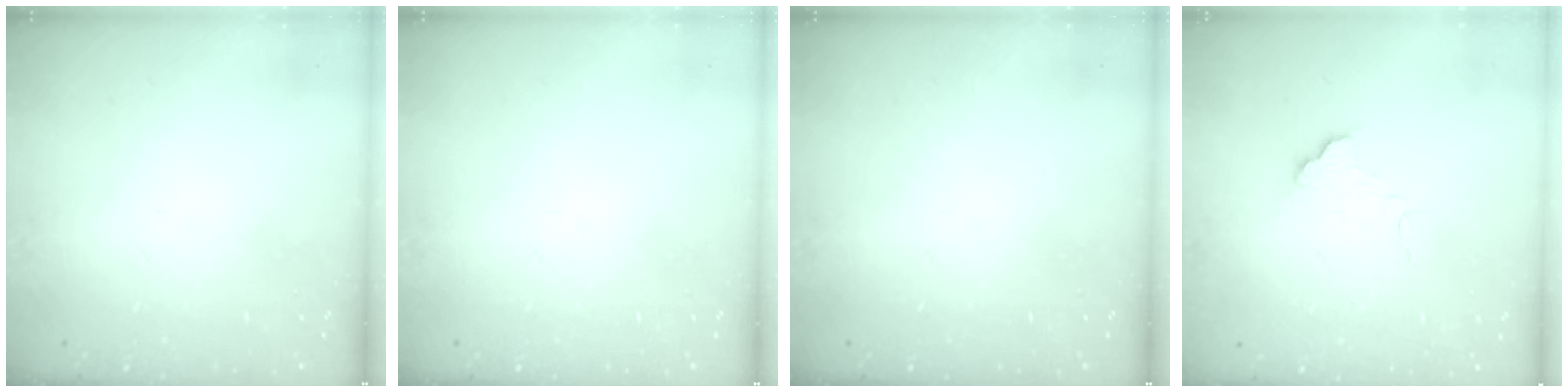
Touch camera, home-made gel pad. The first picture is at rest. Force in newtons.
{"total": 0.0}
{"total": 0.0}
{"total": 6.2, "press": 6.1, "slide": 0.5}